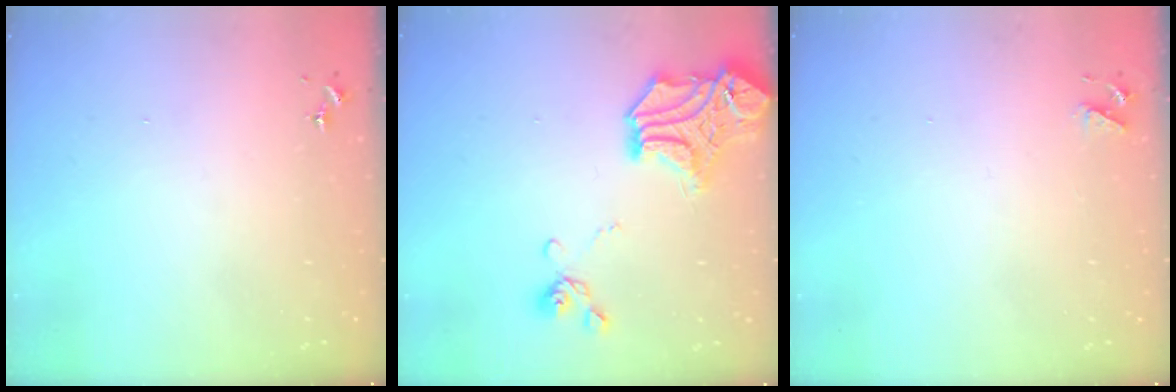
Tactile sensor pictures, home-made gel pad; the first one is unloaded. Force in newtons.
{"total": 18.0, "press": 17.9, "slide": 1.8}
{"total": 4.1, "press": 4.0, "slide": 0.7}